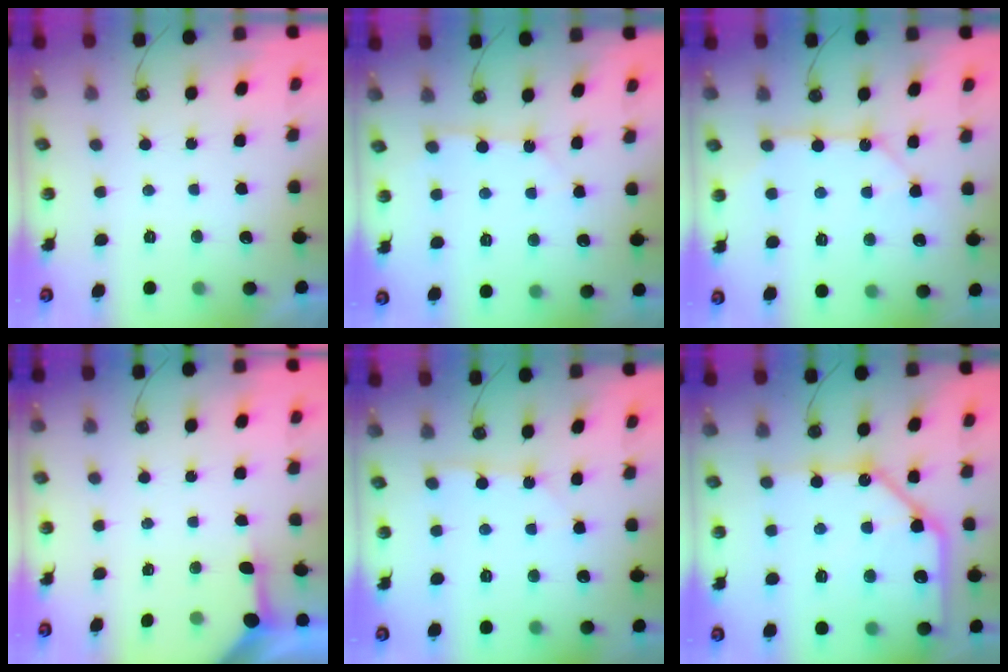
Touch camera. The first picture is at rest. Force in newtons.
{"total": 2.8, "press": 2.8, "slide": 0.2}
{"total": 11.8, "press": 11.7, "slide": 1.3}
{"total": 3.2, "press": 3.2, "slide": 0.5}
{"total": 3.8, "press": 3.8, "slide": 0.3}
{"total": 19.5, "press": 19.4, "slide": 2.2}